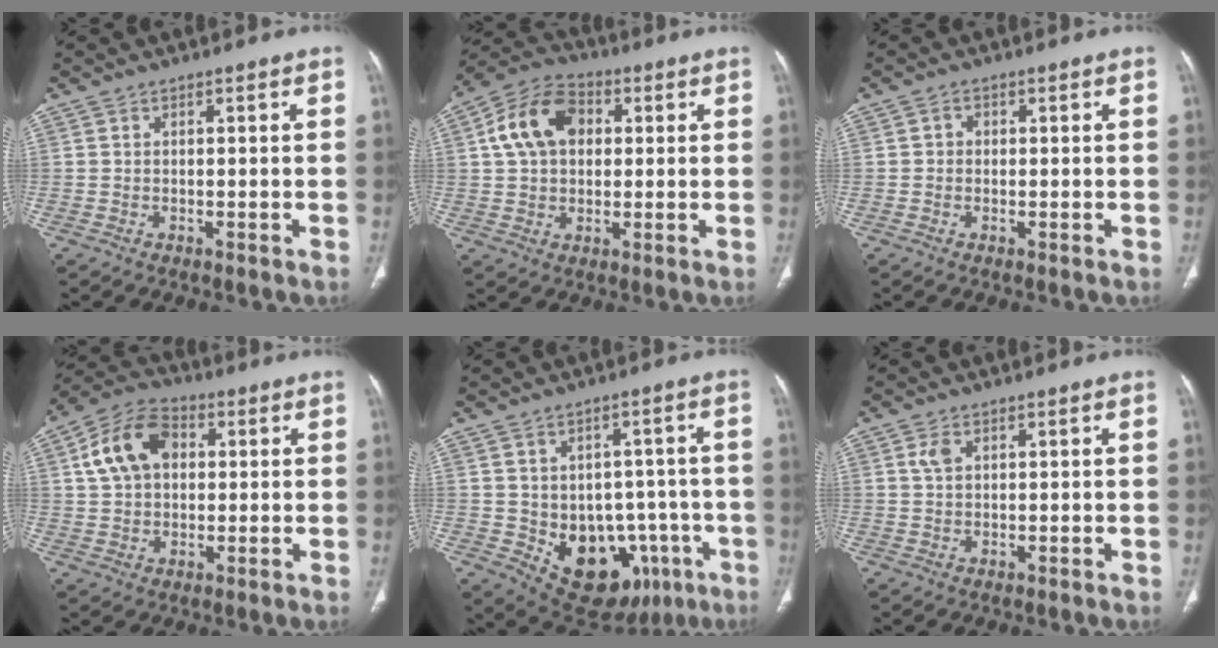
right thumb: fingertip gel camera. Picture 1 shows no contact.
{"total": 12.5, "force": [2.8, 8.9, 8.4], "torque": [-0.136, 0.019, 0.039]}
{"total": 1.3, "force": [0.0, 1.2, 0.5], "torque": [-0.002, 0.004, -0.002]}
{"total": 12.2, "force": [2.8, 8.4, 8.3], "torque": [-0.138, 0.018, 0.043]}
{"total": 16.1, "force": [-5.4, 11.4, 10.0], "torque": [-0.098, 0.023, -0.053]}
{"total": 2.1, "force": [0.9, 1.2, 1.5], "torque": [-0.033, 0.004, 0.022]}